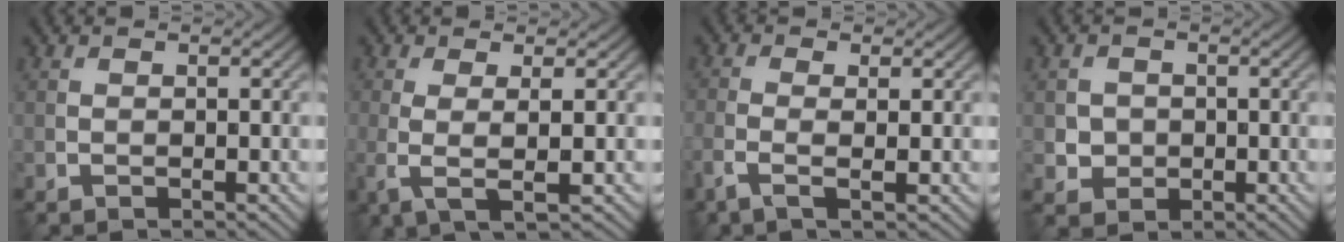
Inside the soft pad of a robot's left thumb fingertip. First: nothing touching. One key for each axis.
{"total": 3.4, "fx": 0.2, "fy": 0.7, "fz": 3.3, "tx": -0.071, "ty": -0.003, "tz": 0.003}
{"total": 2.8, "fx": -0.8, "fy": 0.7, "fz": 2.6, "tx": -0.063, "ty": 0.001, "tz": -0.023}
{"total": 2.6, "fx": -0.2, "fy": 2.5, "fz": 0.7, "tx": -0.018, "ty": -0.007, "tz": -0.006}